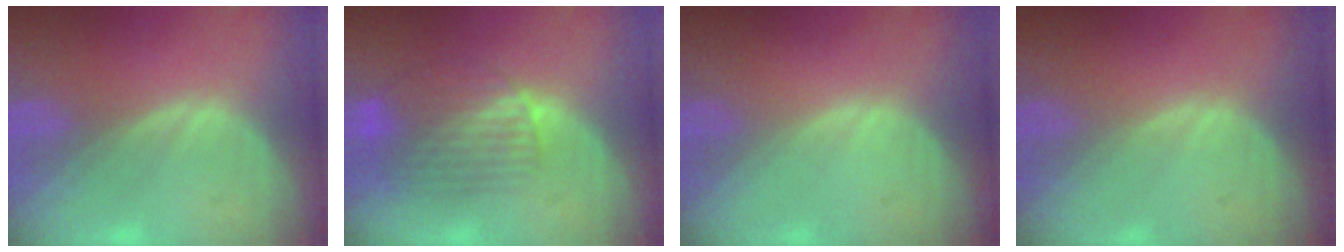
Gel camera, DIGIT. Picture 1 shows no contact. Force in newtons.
{"total": 8.3, "press": 7.2, "slide": 4.1}
{"total": 0.0}
{"total": 0.0}